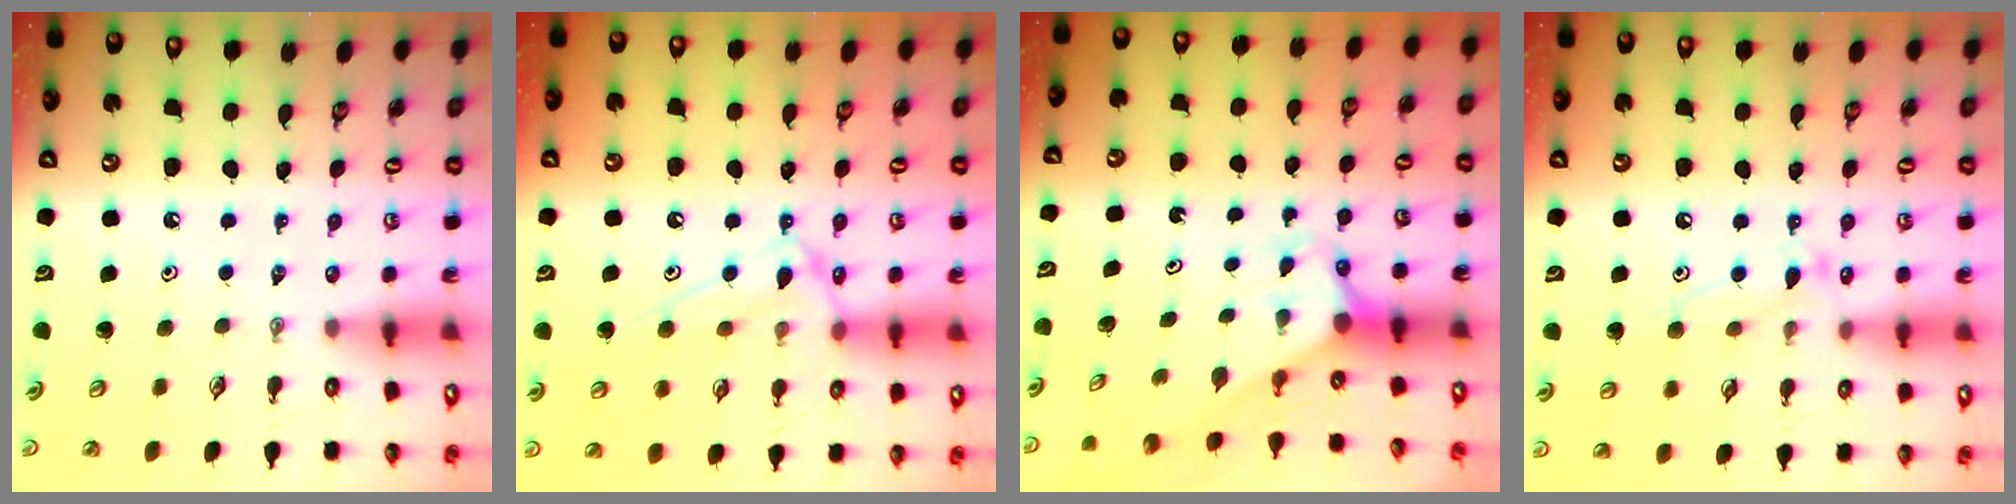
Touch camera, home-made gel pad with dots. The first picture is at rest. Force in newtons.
{"total": 12.4, "press": 12.4, "slide": 0.8}
{"total": 2.9, "press": 2.9, "slide": 0.0}
{"total": 11.3, "press": 11.2, "slide": 0.8}